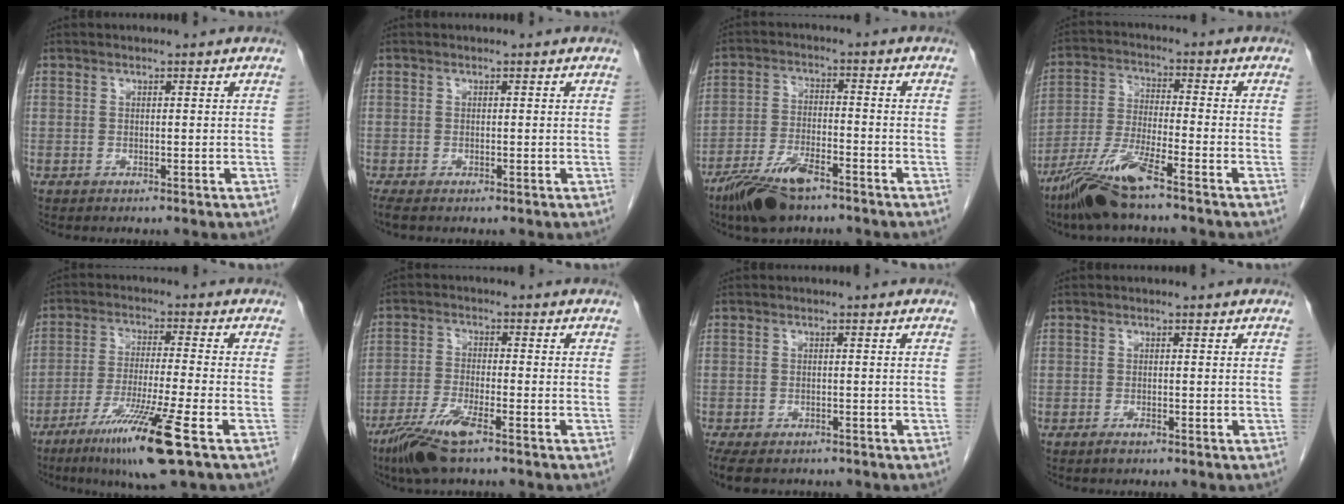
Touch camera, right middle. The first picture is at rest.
{"total": 1.3, "force": [-0.9, 0.4, 0.9], "torque": [-0.015, -0.004, -0.014]}
{"total": 9.1, "force": [-6.5, 2.6, 5.7], "torque": [-0.115, -0.013, -0.120]}
{"total": 9.7, "force": [-7.1, 0.3, 6.7], "torque": [-0.142, -0.026, -0.139]}
{"total": 12.3, "force": [-6.7, -0.7, 10.3], "torque": [-0.200, -0.039, -0.118]}
{"total": 7.5, "force": [-5.0, 0.8, 5.5], "torque": [-0.116, -0.017, -0.095]}
{"total": 9.7, "force": [-7.1, 4.8, 4.5], "torque": [-0.099, -0.013, -0.097]}
{"total": 1.1, "force": [-0.7, 0.3, 0.7], "torque": [-0.013, 0.000, -0.010]}